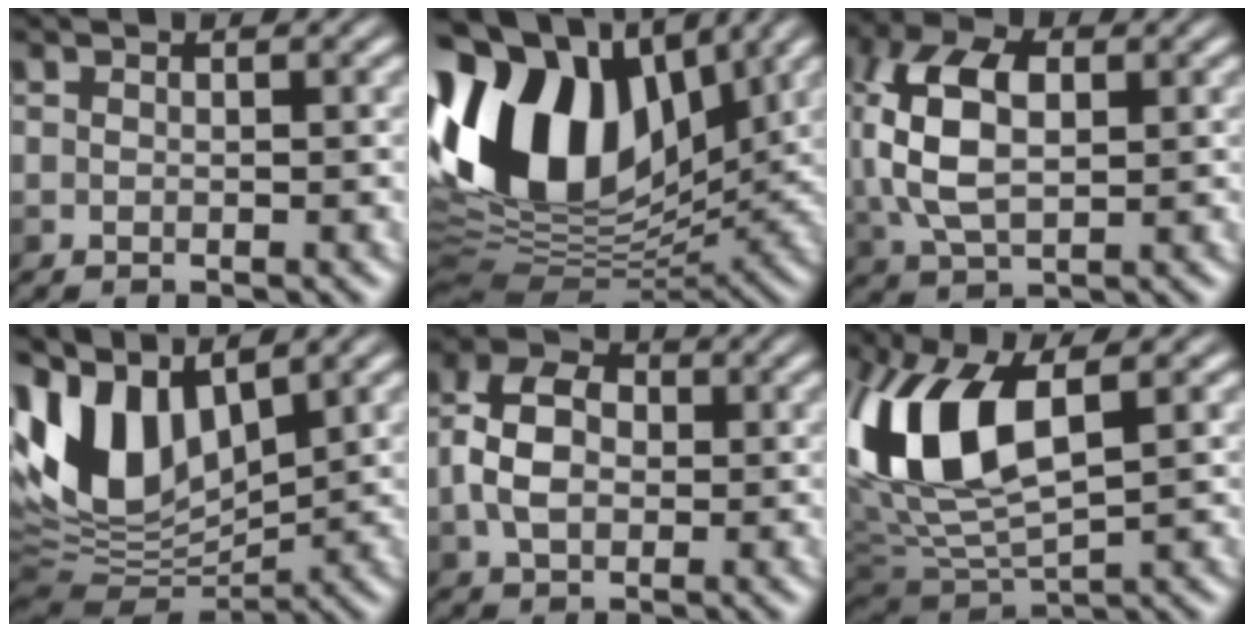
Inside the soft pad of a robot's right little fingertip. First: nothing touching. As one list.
[{"total": 15.4, "force": [4.4, 10.0, 10.8], "torque": [-0.245, 0.037, 0.068]}, {"total": 8.4, "force": [0.5, 5.1, 6.6], "torque": [-0.154, 0.006, 0.006]}, {"total": 11.5, "force": [4.1, 6.8, 8.4], "torque": [-0.189, 0.025, 0.071]}, {"total": 5.7, "force": [-1.0, 3.9, 4.0], "torque": [-0.084, 0.011, -0.027]}, {"total": 11.1, "force": [1.8, 5.6, 9.4], "torque": [-0.199, 0.009, 0.030]}]